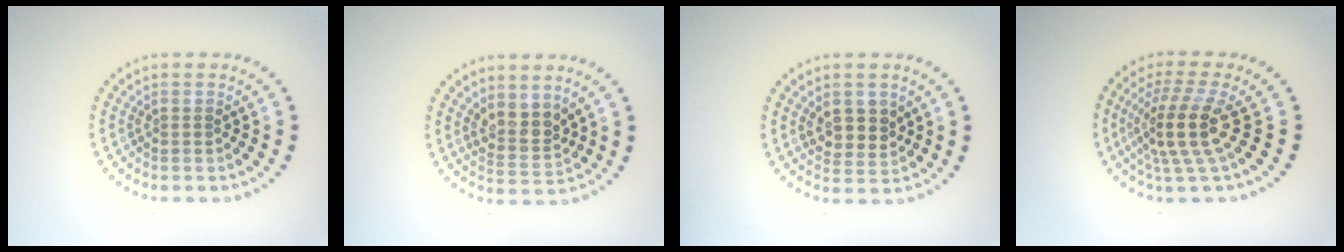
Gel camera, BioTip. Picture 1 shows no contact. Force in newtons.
{"total": 2.6, "press": 2.1, "slide": 1.5}
{"total": 2.9, "press": 2.7, "slide": 0.9}
{"total": 4.6, "press": 3.4, "slide": 3.0}